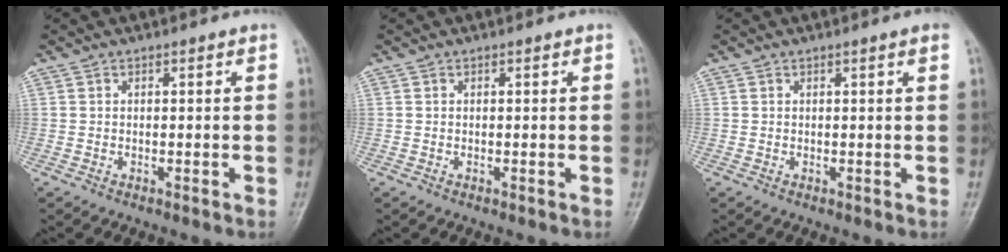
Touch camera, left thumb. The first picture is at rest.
{"total": 0.0}
{"total": 1.3, "force": [0.7, -0.1, 1.0], "torque": [-0.016, 0.001, 0.008]}